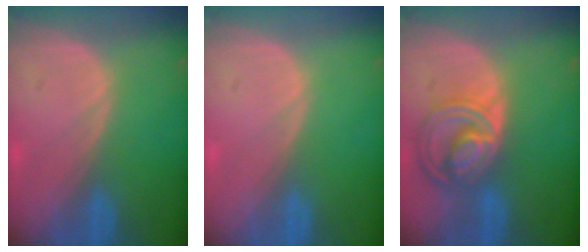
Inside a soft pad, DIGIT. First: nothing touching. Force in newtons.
{"total": 0.0}
{"total": 8.6, "press": 7.4, "slide": 4.4}